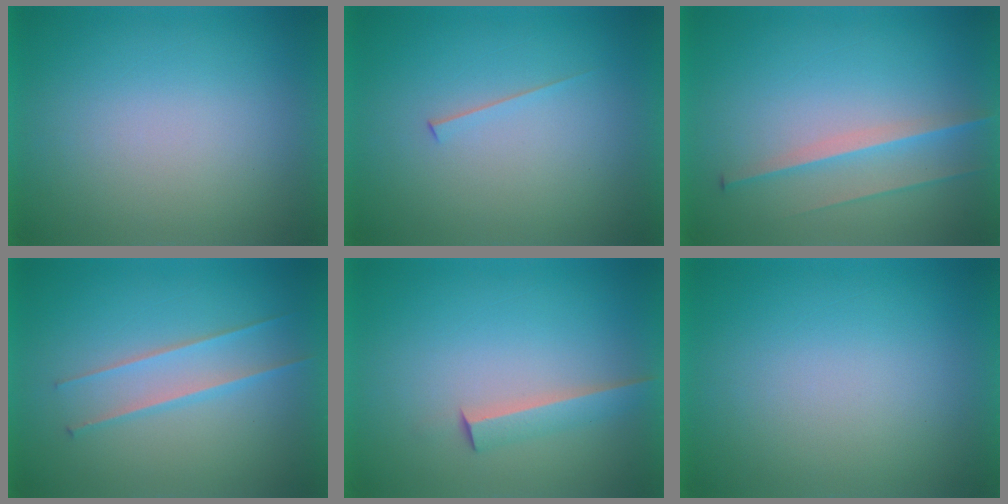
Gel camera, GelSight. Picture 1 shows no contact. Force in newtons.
{"total": 1.5}
{"total": 2.7}
{"total": 2.2}
{"total": 2.7}
{"total": 0.0}